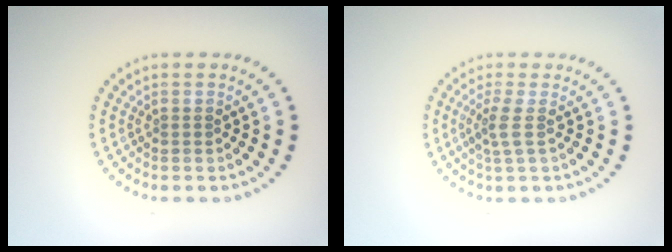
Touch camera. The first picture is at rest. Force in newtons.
{"total": 1.8, "press": 1.4, "slide": 1.1}